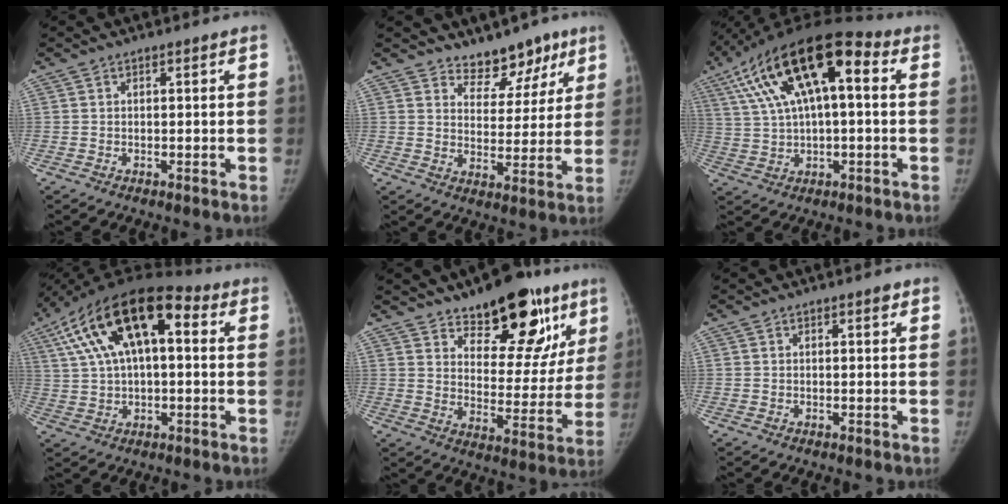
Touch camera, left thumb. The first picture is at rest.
{"total": 8.5, "force": [6.6, 4.8, 2.3], "torque": [0.014, -0.042, 0.101]}
{"total": 19.8, "force": [5.7, 8.2, 17.1], "torque": [-0.301, 0.030, 0.087]}
{"total": 19.9, "force": [5.9, 9.6, 16.4], "torque": [-0.285, 0.033, 0.089]}
{"total": 19.8, "force": [12.7, 9.2, 12.0], "torque": [-0.100, -0.071, 0.184]}
{"total": 0.7, "force": [0.4, 0.2, 0.5], "torque": [-0.007, -0.001, 0.005]}